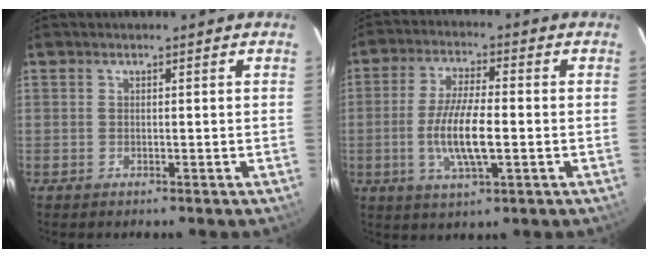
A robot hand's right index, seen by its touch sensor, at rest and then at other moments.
{"total": 9.9, "force": [-1.9, 2.4, 9.4], "torque": [-0.186, -0.006, -0.037]}